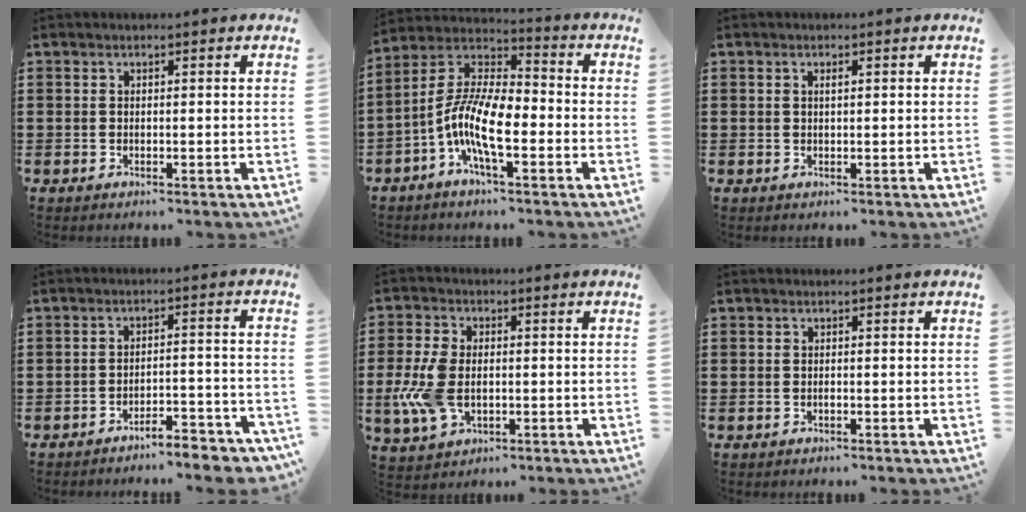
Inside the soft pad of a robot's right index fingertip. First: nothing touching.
{"total": 11.0, "force": [-4.0, 3.9, 9.5], "torque": [-0.230, -0.014, -0.084]}
{"total": 0.7, "force": [0.3, 0.2, 0.7], "torque": [-0.014, 0.002, 0.004]}
{"total": 4.5, "force": [-4.3, 0.2, 1.2], "torque": [-0.021, 0.000, -0.087]}
{"total": 7.8, "force": [-1.2, 4.7, 6.0], "torque": [-0.148, -0.002, -0.027]}
{"total": 0.5, "force": [-0.2, 0.2, 0.4], "torque": [-0.011, -0.002, -0.003]}